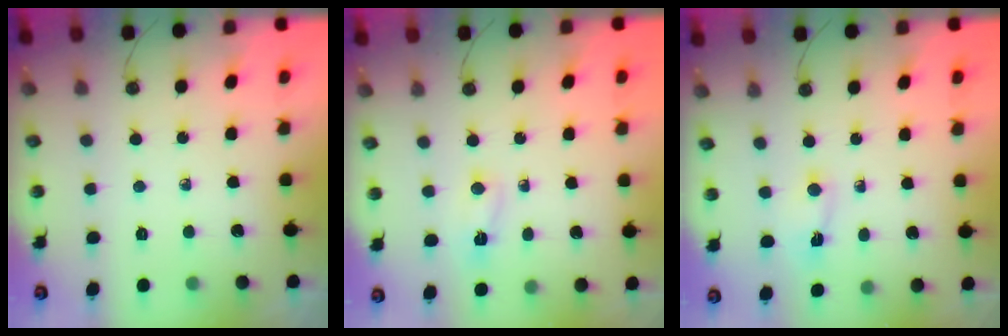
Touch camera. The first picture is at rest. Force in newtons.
{"total": 2.4, "press": 2.2, "slide": 0.8}
{"total": 1.4, "press": 1.4, "slide": 0.1}